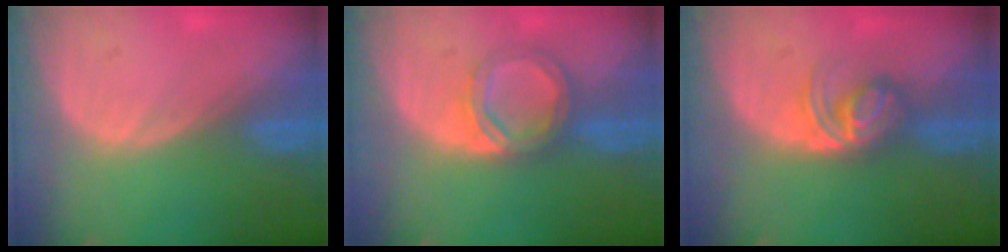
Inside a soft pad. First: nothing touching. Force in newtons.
{"total": 5.6, "press": 5.3, "slide": 1.9}
{"total": 5.9, "press": 5.2, "slide": 2.9}